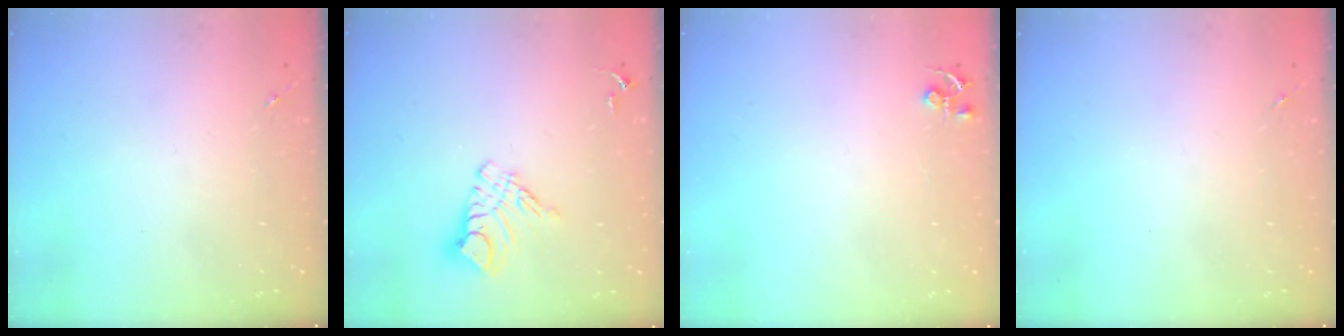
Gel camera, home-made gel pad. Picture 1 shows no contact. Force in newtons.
{"total": 10.3, "press": 10.3, "slide": 0.9}
{"total": 4.5, "press": 4.4, "slide": 0.5}
{"total": 0.0}